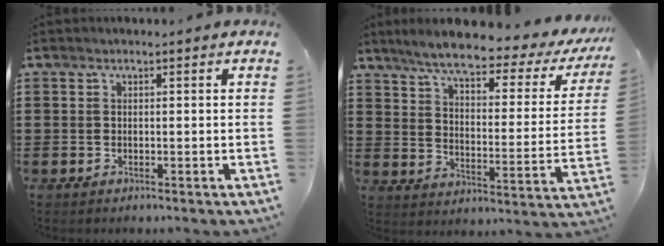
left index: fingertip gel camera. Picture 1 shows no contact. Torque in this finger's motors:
{"motor_torque": [2.14, 0.00, 0.97, 0.21]}